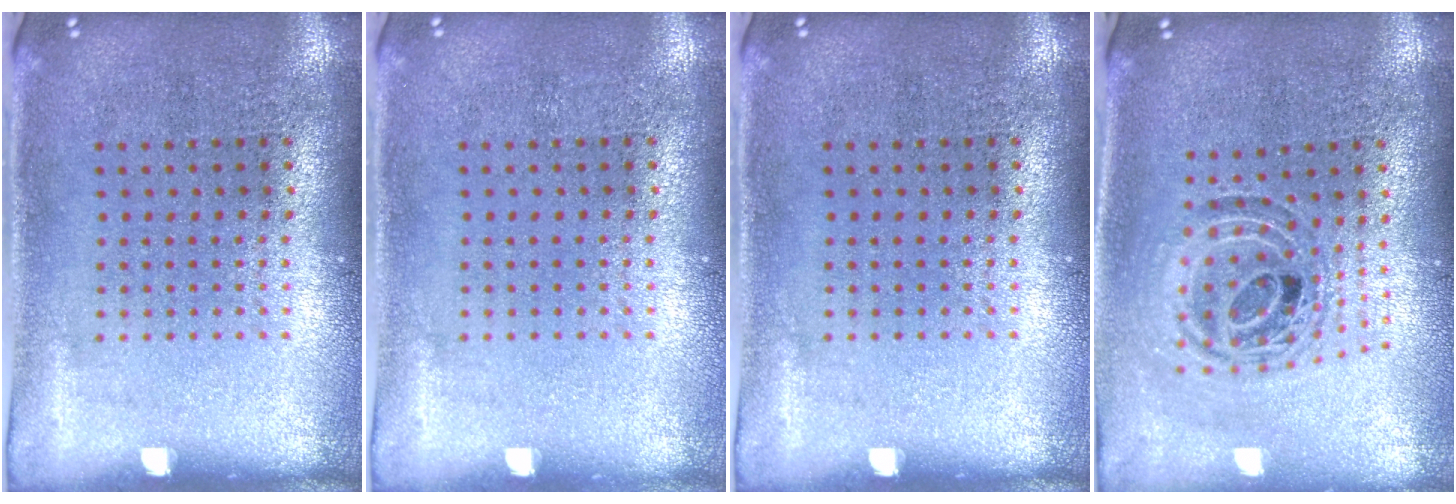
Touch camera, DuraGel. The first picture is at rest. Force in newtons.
{"total": 0.0}
{"total": 0.0}
{"total": 1.0, "press": 0.9, "slide": 0.2}